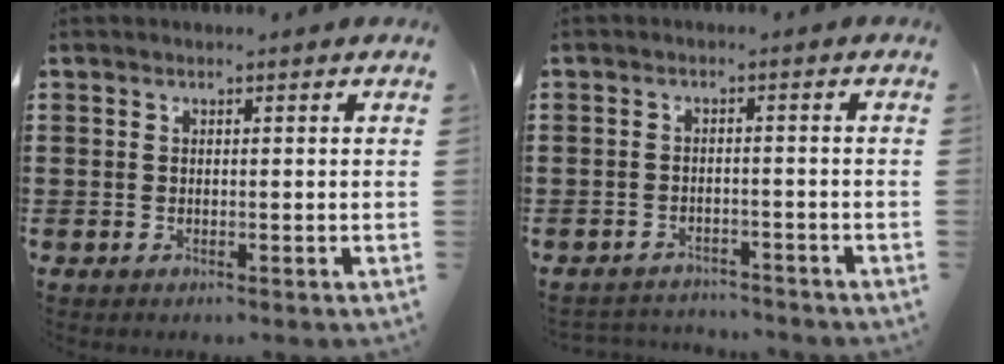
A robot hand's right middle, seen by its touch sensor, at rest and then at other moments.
{"total": 2.4, "force": [-2.4, 0.2, 0.0], "torque": [-0.009, -0.004, -0.051]}